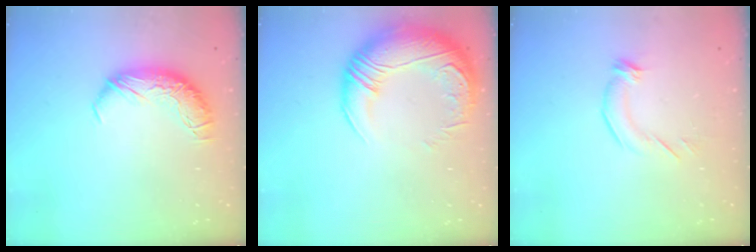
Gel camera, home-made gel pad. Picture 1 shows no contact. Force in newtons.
{"total": 7.0, "press": 5.1, "slide": 4.7}
{"total": 3.0, "press": 2.6, "slide": 1.5}